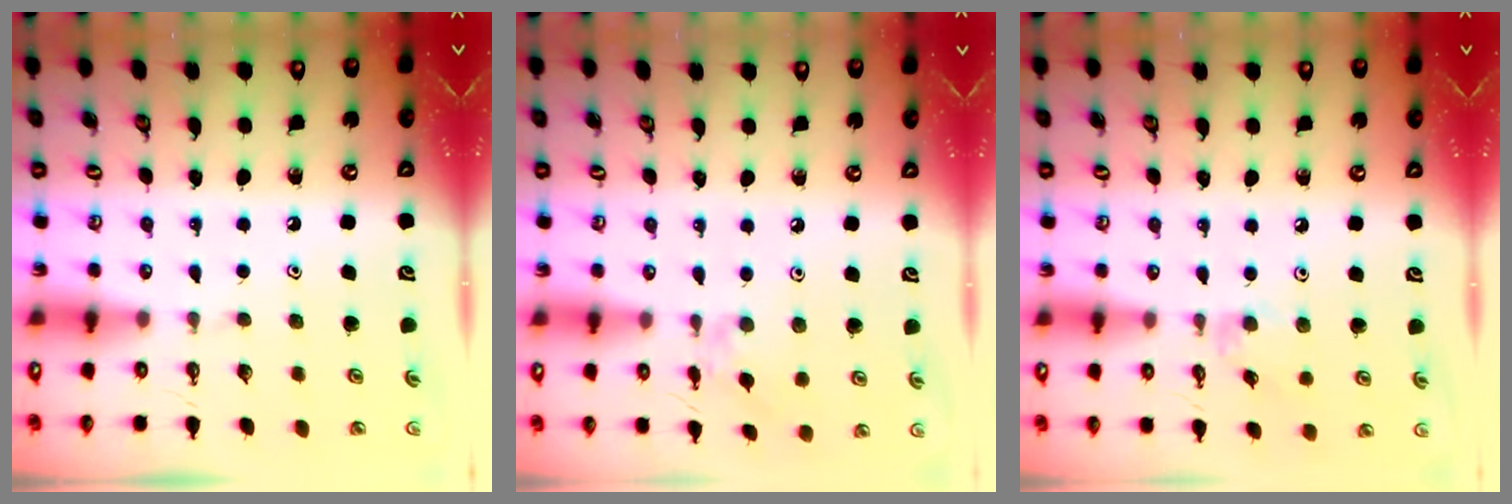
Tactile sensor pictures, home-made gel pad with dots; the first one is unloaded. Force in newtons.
{"total": 2.4, "press": 2.4, "slide": 0.4}
{"total": 3.3, "press": 3.3, "slide": 0.5}